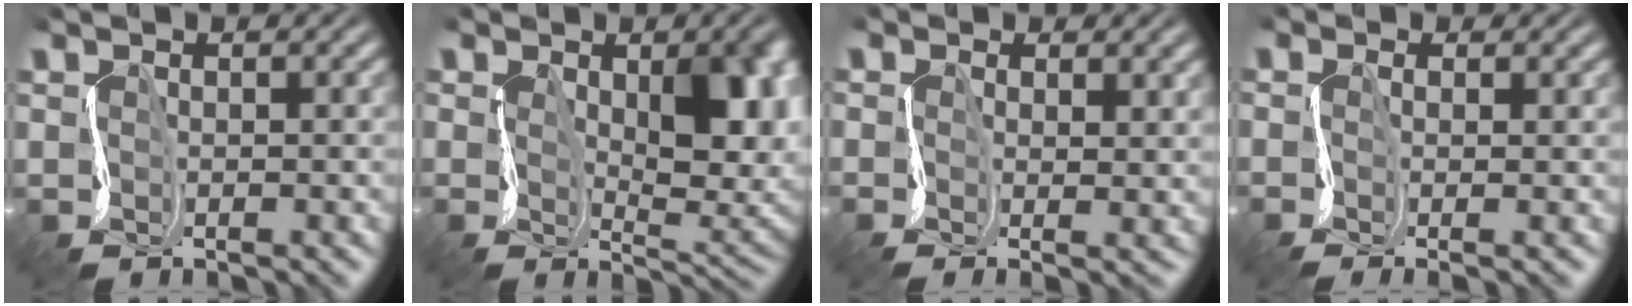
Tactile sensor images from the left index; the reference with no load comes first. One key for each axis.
{"total": 7.4, "fx": 0.7, "fy": 3.9, "fz": 6.3, "tx": -0.091, "ty": -0.024, "tz": 0.014}
{"total": 1.6, "fx": -0.1, "fy": -1.1, "fz": -1.2, "tx": 0.023, "ty": -0.011, "tz": -0.007}
{"total": 2.0, "fx": -0.9, "fy": -1.5, "fz": -1.0, "tx": 0.019, "ty": -0.009, "tz": -0.023}